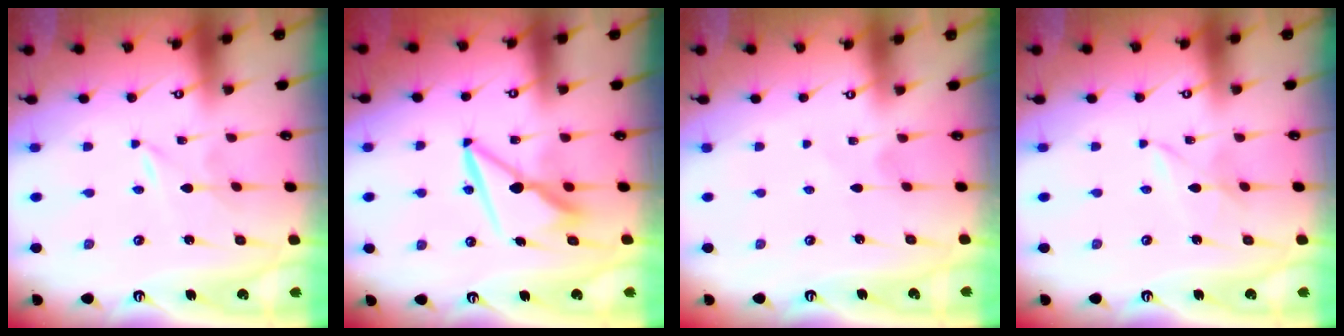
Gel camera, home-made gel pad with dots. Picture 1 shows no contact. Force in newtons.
{"total": 9.7, "press": 9.6, "slide": 0.9}
{"total": 0.9, "press": 0.8, "slide": 0.1}
{"total": 1.9, "press": 1.9, "slide": 0.3}